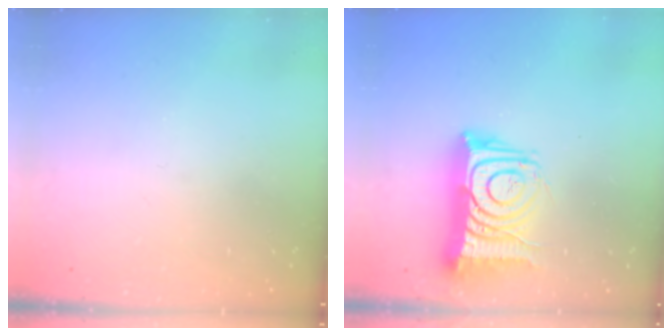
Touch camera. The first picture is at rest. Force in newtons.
{"total": 15.4, "press": 15.4, "slide": 1.0}